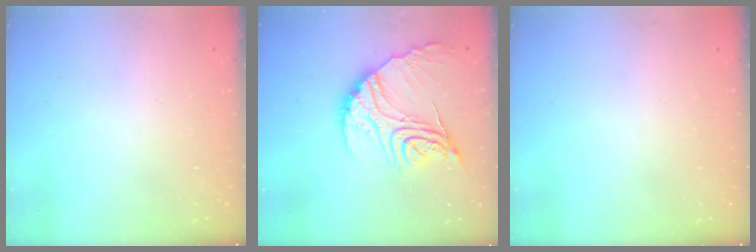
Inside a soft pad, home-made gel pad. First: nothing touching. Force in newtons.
{"total": 18.3, "press": 18.2, "slide": 1.5}
{"total": 0.0}